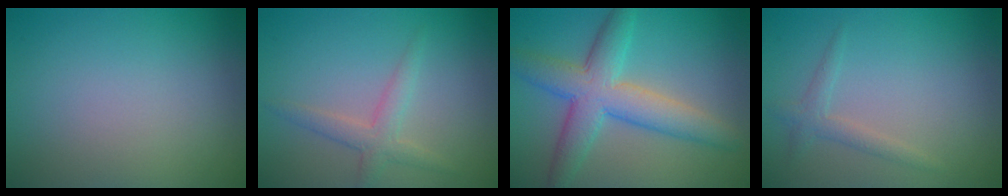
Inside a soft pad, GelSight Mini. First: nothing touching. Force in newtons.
{"total": 2.4, "press": 2.4, "slide": 0.1}
{"total": 6.5, "press": 6.5, "slide": 0.2}
{"total": 1.6, "press": 1.6, "slide": 0.1}